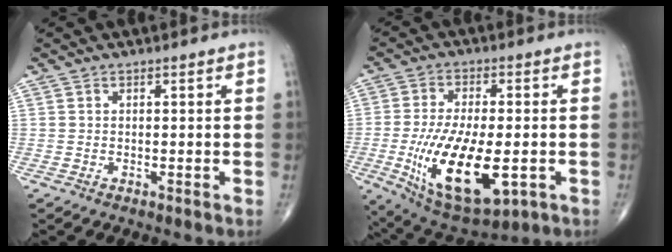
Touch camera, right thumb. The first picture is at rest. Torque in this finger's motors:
{"motor_torque": [1.23, 1.85, 1.06, 0.42, 0.53]}